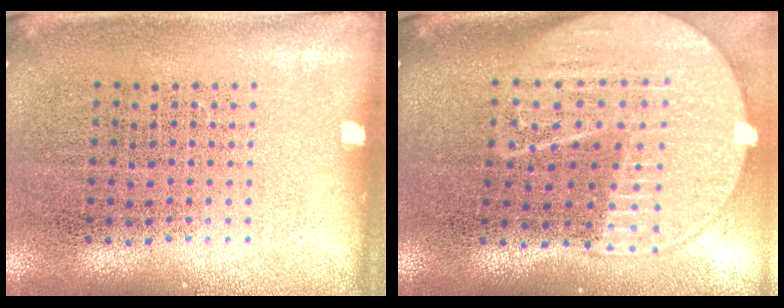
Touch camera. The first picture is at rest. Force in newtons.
{"total": 2.2, "press": 1.9, "slide": 1.0}